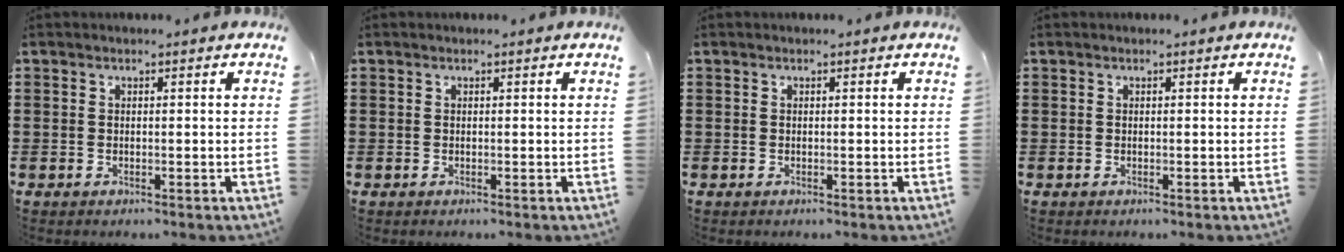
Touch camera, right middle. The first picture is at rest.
{"total": 0.0}
{"total": 0.0}
{"total": 0.0}